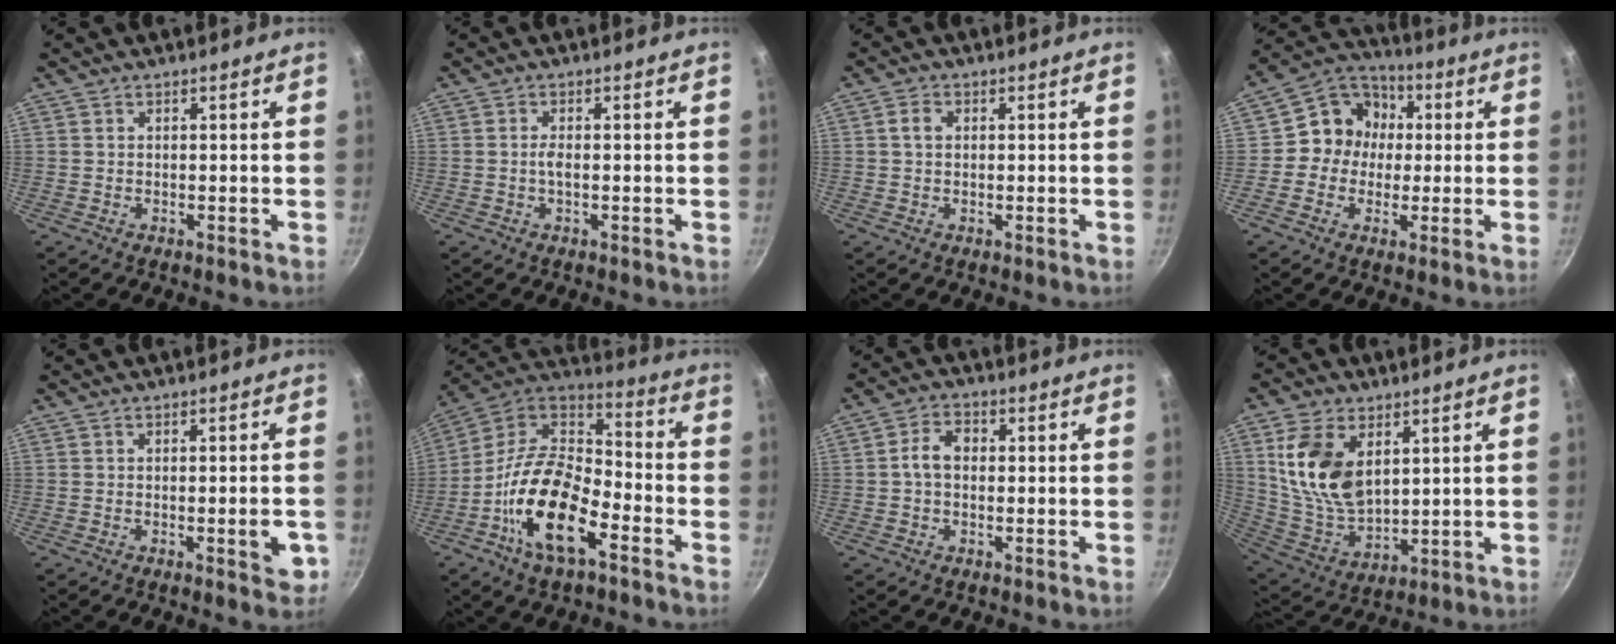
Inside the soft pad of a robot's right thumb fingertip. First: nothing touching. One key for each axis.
{"total": 1.4, "fx": -0.2, "fy": 0.4, "fz": 1.4, "tx": -0.032, "ty": 0.002, "tz": -0.007}
{"total": 2.2, "fx": 0.4, "fy": 1.7, "fz": 1.4, "tx": -0.020, "ty": 0.005, "tz": 0.004}
{"total": 10.6, "fx": 0.5, "fy": 9.7, "fz": 4.2, "tx": -0.027, "ty": 0.023, "tz": -0.014}
{"total": 4.4, "fx": -1.2, "fy": 1.2, "fz": 4.1, "tx": -0.048, "ty": -0.001, "tz": -0.017}
{"total": 20.0, "fx": -8.2, "fy": 9.7, "fz": 15.4, "tx": -0.267, "ty": 0.053, "tz": -0.173}
{"total": 4.9, "fx": 0.1, "fy": 3.5, "fz": 3.4, "tx": -0.051, "ty": 0.016, "tz": -0.008}
{"total": 15.2, "fx": 4.8, "fy": 9.3, "fz": 11.0, "tx": -0.193, "ty": -0.034, "tz": 0.108}